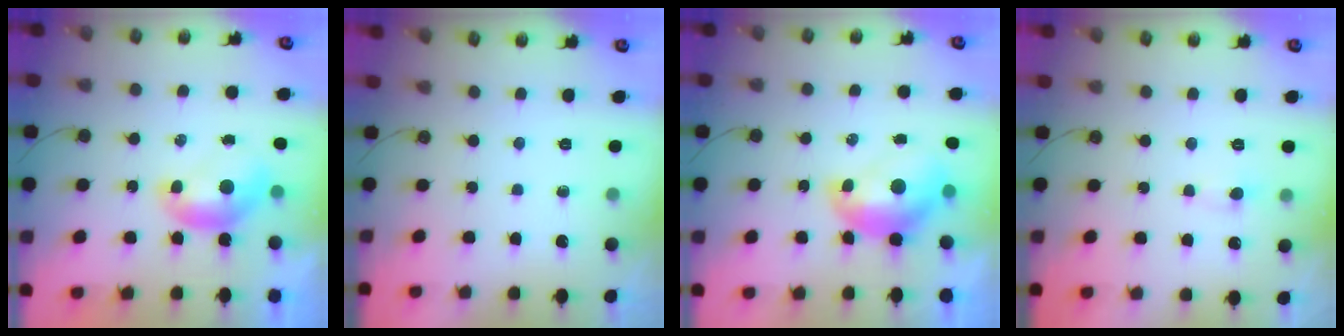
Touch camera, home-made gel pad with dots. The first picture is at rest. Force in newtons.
{"total": 0.0}
{"total": 2.4, "press": 2.3, "slide": 0.7}
{"total": 1.2, "press": 1.0, "slide": 0.6}